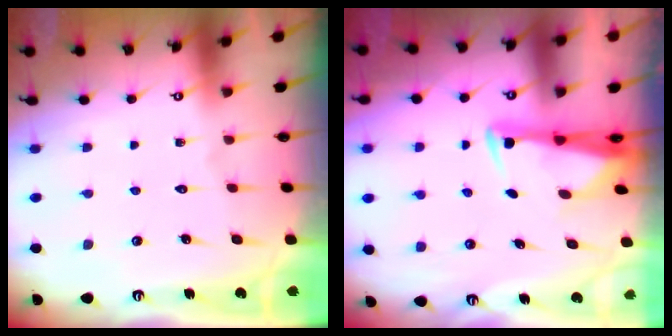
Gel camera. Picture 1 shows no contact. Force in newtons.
{"total": 2.9, "press": 2.8, "slide": 0.6}